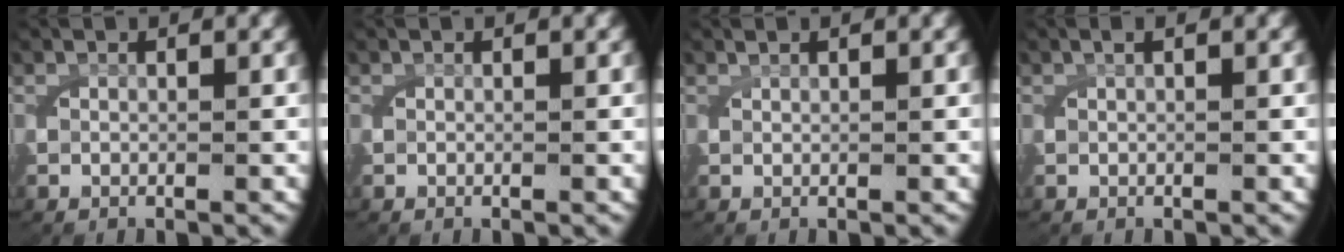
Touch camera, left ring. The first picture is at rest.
{"total": 0.0}
{"total": 0.6, "force": [0.6, 0.0, 0.2], "torque": [-0.005, 0.003, 0.012]}
{"total": 0.7, "force": [0.3, 0.2, 0.6], "torque": [-0.010, 0.009, 0.002]}